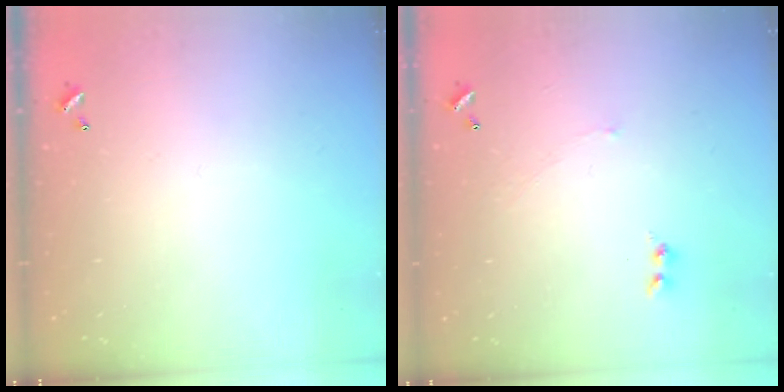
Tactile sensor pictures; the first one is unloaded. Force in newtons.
{"total": 2.6, "press": 2.6, "slide": 0.6}